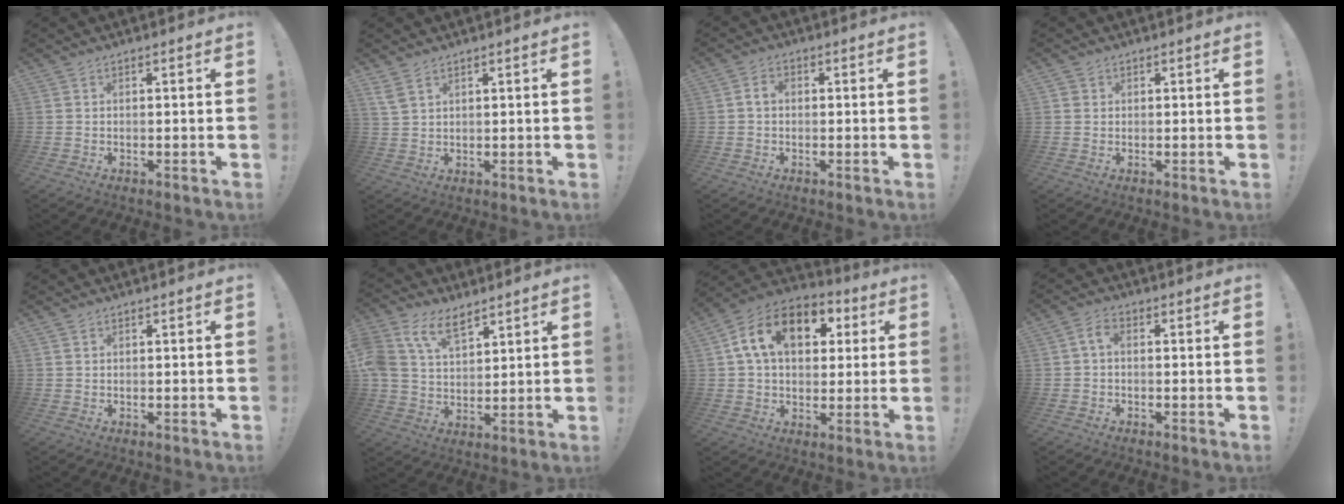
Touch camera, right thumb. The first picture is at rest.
{"total": 4.1, "force": [2.8, 1.8, 2.4], "torque": [-0.047, -0.010, 0.056]}
{"total": 2.8, "force": [-0.1, 1.9, 2.1], "torque": [-0.034, 0.008, -0.004]}
{"total": 1.5, "force": [0.8, 1.2, 0.2], "torque": [-0.001, -0.002, 0.014]}
{"total": 0.6, "force": [0.5, 0.4, 0.1], "torque": [0.001, -0.001, 0.010]}
{"total": 12.9, "force": [7.8, 7.7, 6.8], "torque": [-0.146, -0.036, 0.150]}
{"total": 16.4, "force": [5.4, 11.3, 10.7], "torque": [-0.173, 0.002, 0.098]}
{"total": 3.1, "force": [-0.2, 1.6, 2.6], "torque": [-0.057, 0.008, -0.005]}